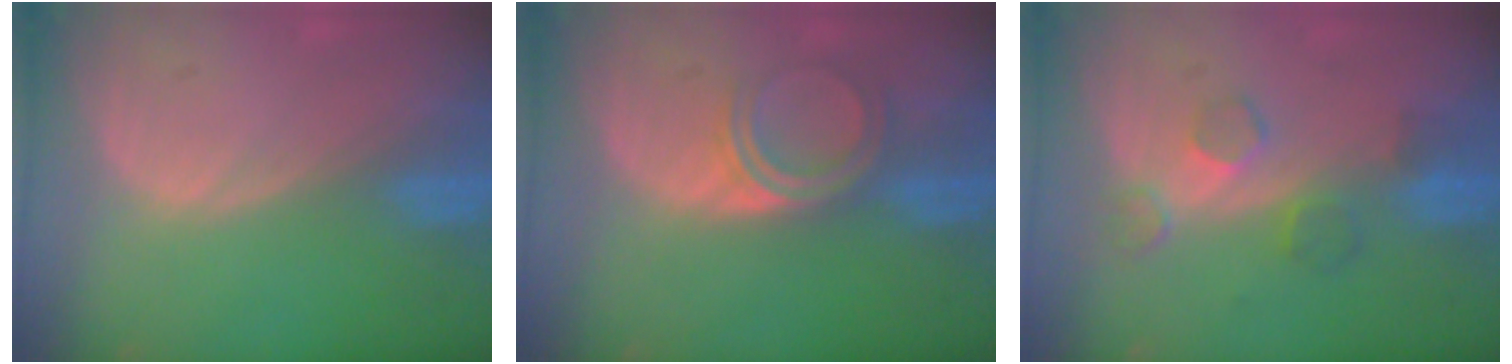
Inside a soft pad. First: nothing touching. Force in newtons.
{"total": 4.8, "press": 4.0, "slide": 2.6}
{"total": 4.5, "press": 4.2, "slide": 1.6}